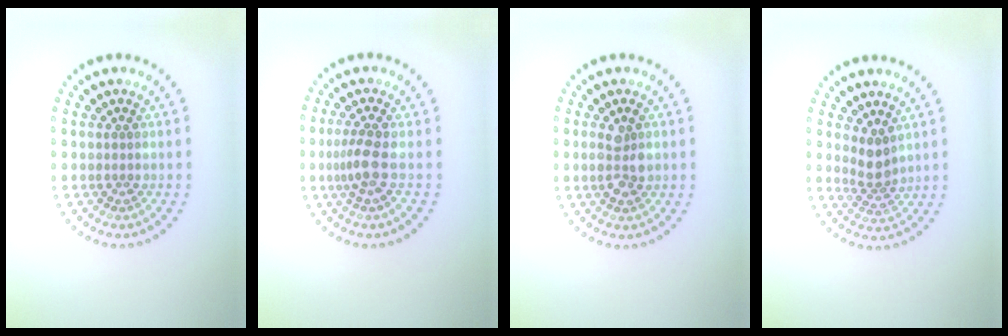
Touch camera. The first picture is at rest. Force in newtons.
{"total": 2.3, "press": 1.8, "slide": 1.4}
{"total": 2.5, "press": 2.5, "slide": 0.5}
{"total": 2.5, "press": 1.9, "slide": 1.6}